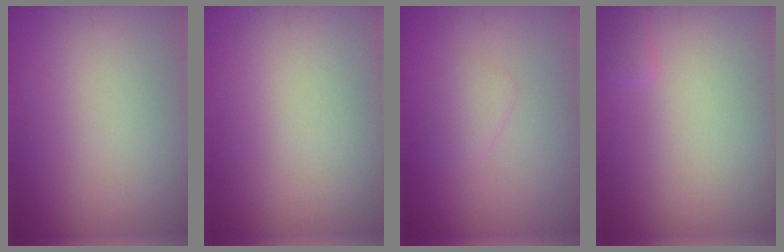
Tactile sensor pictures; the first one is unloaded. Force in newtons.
{"total": 0.0}
{"total": 1.1, "press": 1.1, "slide": 0.1}
{"total": 0.7, "press": 0.7, "slide": 0.1}